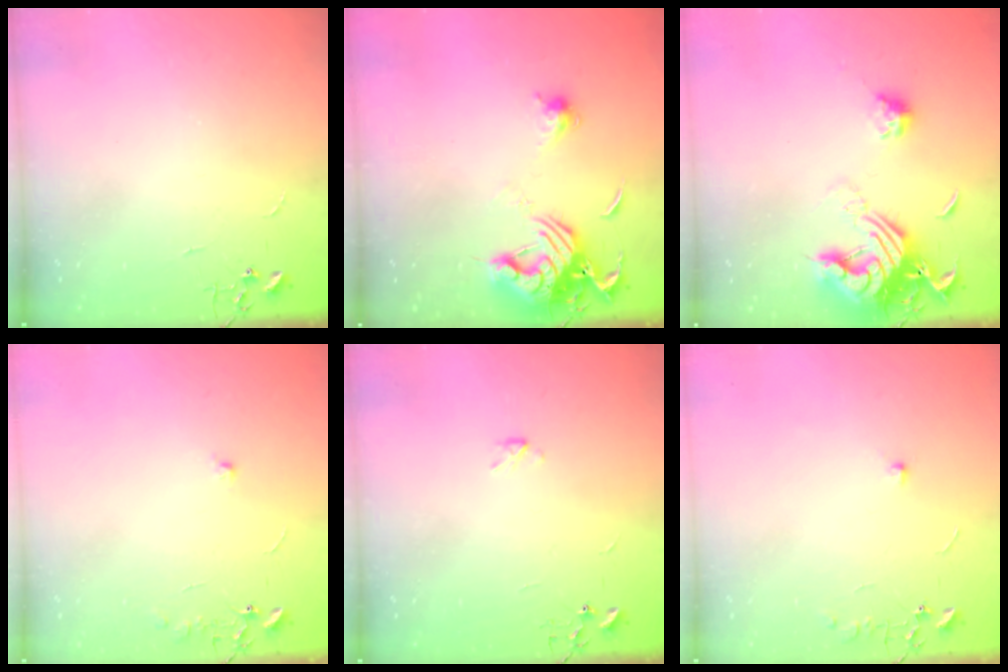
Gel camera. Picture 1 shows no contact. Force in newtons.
{"total": 12.6, "press": 12.5, "slide": 1.4}
{"total": 17.6, "press": 17.5, "slide": 1.2}
{"total": 6.2, "press": 6.1, "slide": 0.7}
{"total": 2.3, "press": 2.3, "slide": 0.4}
{"total": 6.1, "press": 6.1, "slide": 0.8}